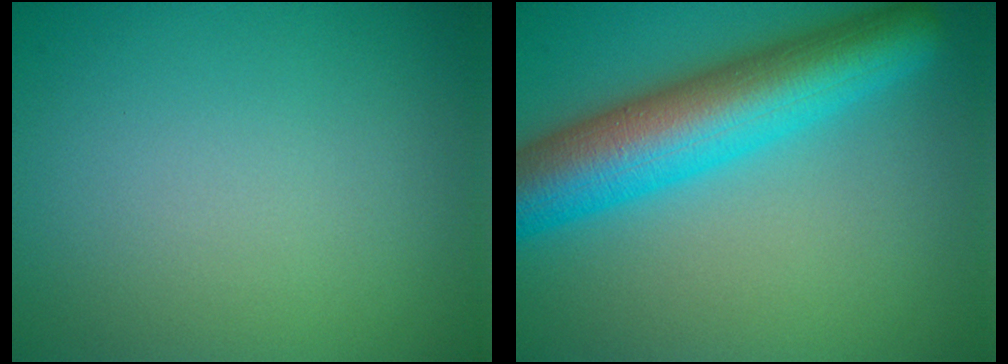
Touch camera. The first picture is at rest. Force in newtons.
{"total": 9.5, "press": 9.5, "slide": 0.2}